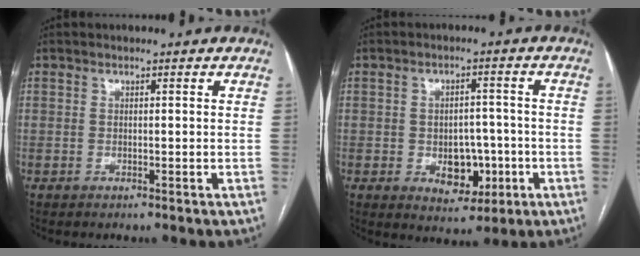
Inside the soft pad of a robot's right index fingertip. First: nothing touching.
{"total": 6.7, "force": [-1.8, 4.4, 4.7], "torque": [-0.057, 0.010, -0.016]}